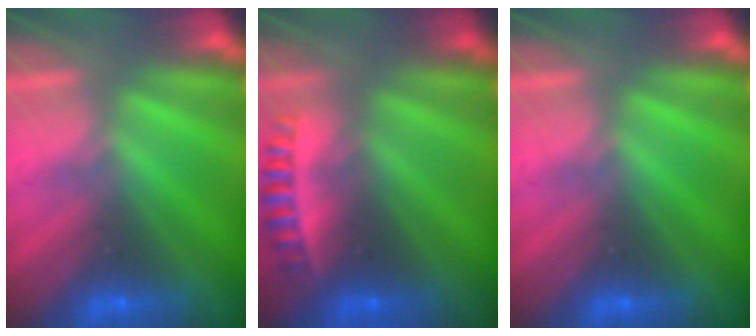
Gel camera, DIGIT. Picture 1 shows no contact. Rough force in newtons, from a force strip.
{"total": 2.7}
{"total": 0.0}